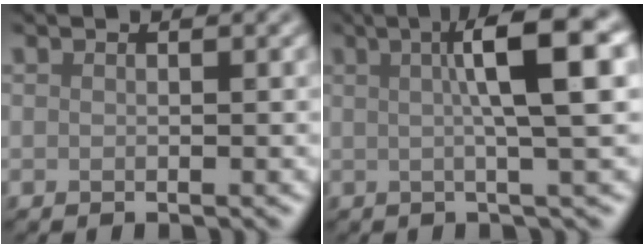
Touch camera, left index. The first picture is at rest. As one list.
[{"total": 7.7, "force": [1.8, 1.2, 7.4], "torque": [-0.090, 0.022, 0.023]}]